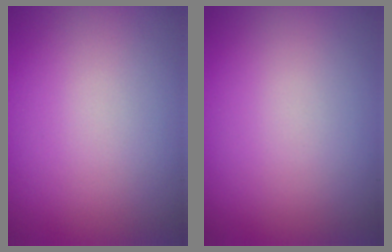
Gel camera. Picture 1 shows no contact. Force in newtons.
{"total": 0.0}